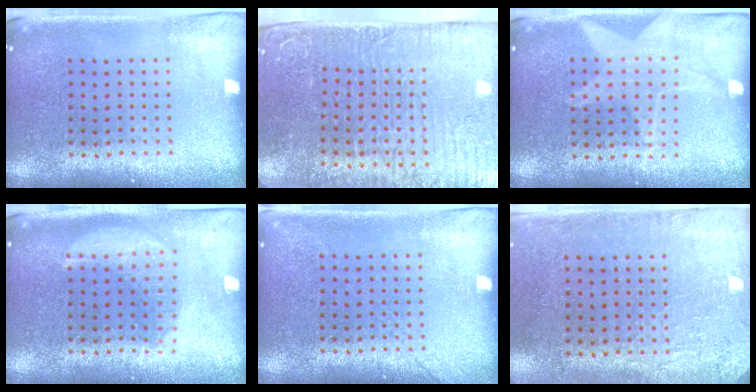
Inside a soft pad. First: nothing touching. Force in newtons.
{"total": 5.5, "press": 4.6, "slide": 3.0}
{"total": 1.2, "press": 1.2, "slide": 0.3}
{"total": 1.8, "press": 1.8, "slide": 0.2}
{"total": 1.1, "press": 1.1, "slide": 0.3}
{"total": 2.8, "press": 2.3, "slide": 1.6}